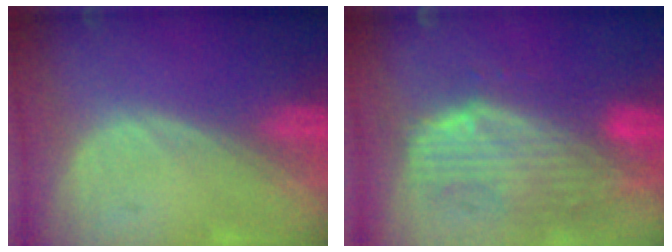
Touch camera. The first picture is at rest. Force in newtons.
{"total": 10.6, "press": 9.1, "slide": 5.4}